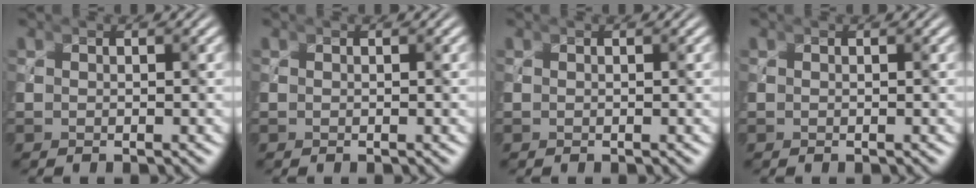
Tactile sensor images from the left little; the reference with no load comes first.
{"total": 0.0}
{"total": 0.0}
{"total": 0.0}